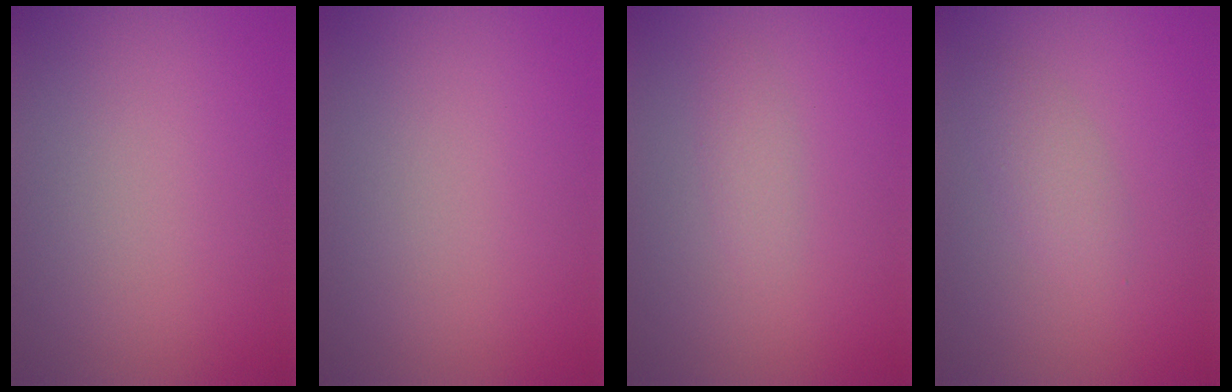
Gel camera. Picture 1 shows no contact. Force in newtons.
{"total": 0.0}
{"total": 1.2, "press": 1.2, "slide": 0.0}
{"total": 2.0, "press": 1.9, "slide": 0.1}